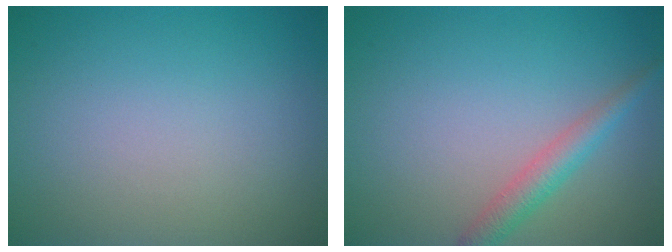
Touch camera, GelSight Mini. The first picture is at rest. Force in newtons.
{"total": 2.5, "press": 2.5, "slide": 0.1}